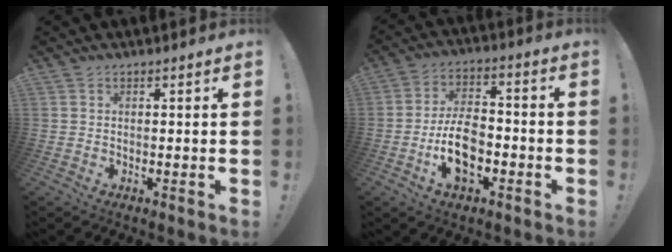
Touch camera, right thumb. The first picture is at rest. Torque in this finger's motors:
{"motor_torque": [0.02, 0.24, 0.05, 0.05, 0.28]}